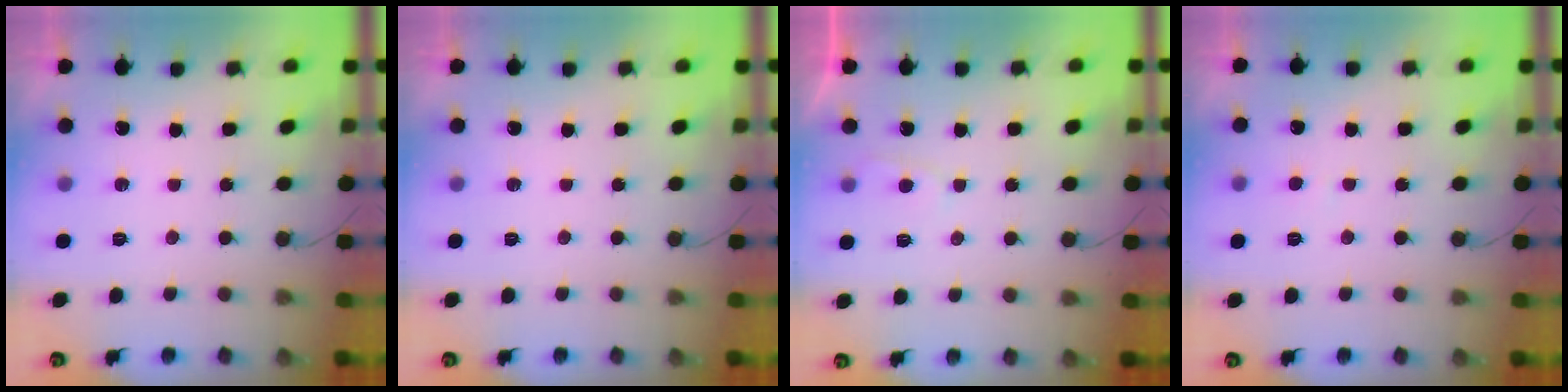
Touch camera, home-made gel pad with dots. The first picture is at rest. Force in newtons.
{"total": 0.0}
{"total": 2.0, "press": 2.0, "slide": 0.2}
{"total": 1.8, "press": 1.7, "slide": 0.1}